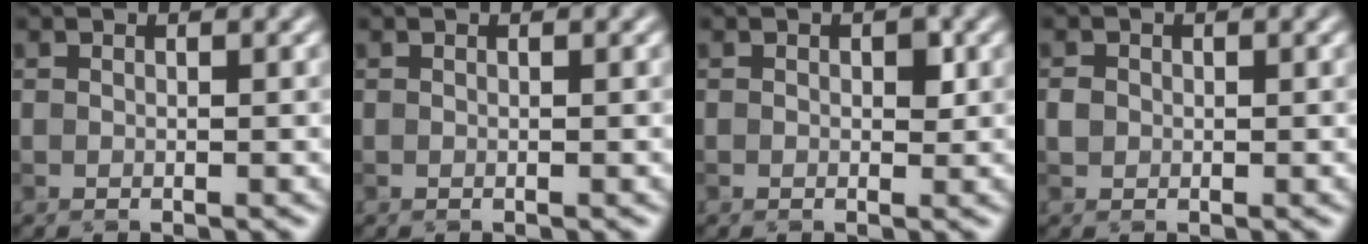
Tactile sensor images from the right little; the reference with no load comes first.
{"total": 0.0}
{"total": 1.0, "force": [0.2, 0.6, 0.8], "torque": [-0.009, -0.002, 0.002]}
{"total": 0.9, "force": [0.0, 0.9, 0.3], "torque": [-0.003, -0.001, -0.002]}